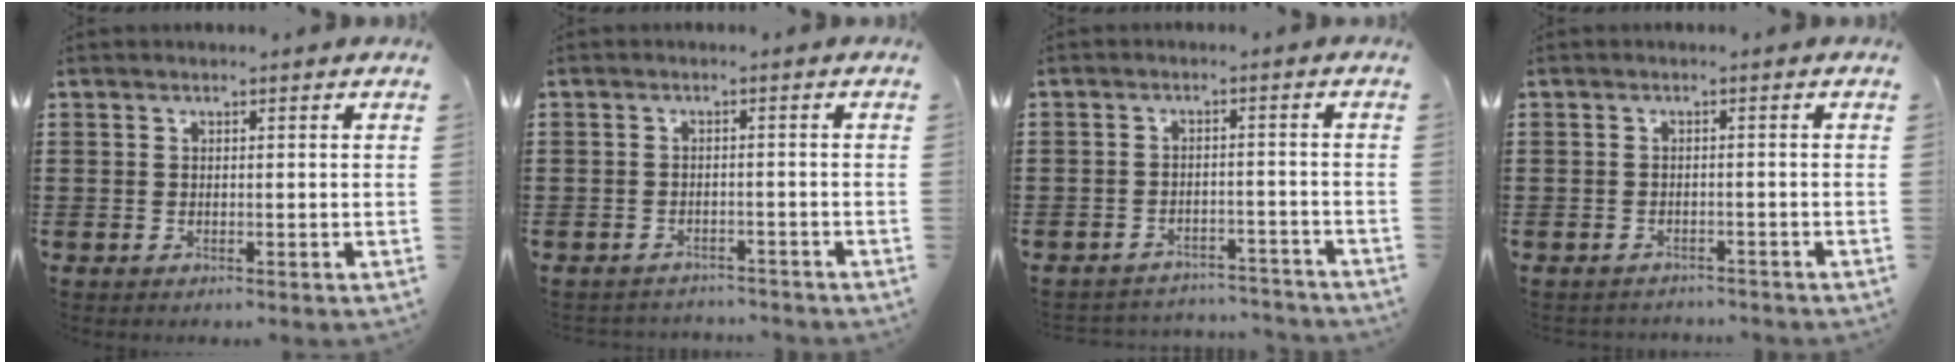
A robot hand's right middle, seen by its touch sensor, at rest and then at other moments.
{"total": 2.0, "force": [-2.0, 0.4, -0.4], "torque": [0.000, 0.002, -0.047]}
{"total": 3.5, "force": [-3.5, 0.5, -0.3], "torque": [-0.001, 0.002, -0.077]}
{"total": 1.5, "force": [-1.4, 0.3, -0.2], "torque": [-0.001, 0.003, -0.033]}